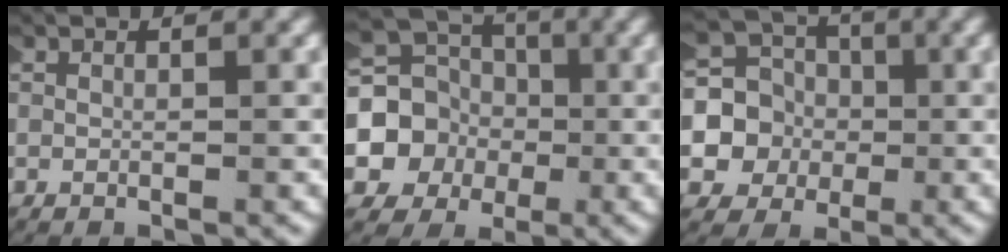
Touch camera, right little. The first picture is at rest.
{"total": 11.9, "force": [0.4, 10.7, 5.2], "torque": [-0.143, -0.025, 0.006]}
{"total": 11.9, "force": [-0.4, 11.0, 4.4], "torque": [-0.135, -0.021, -0.017]}